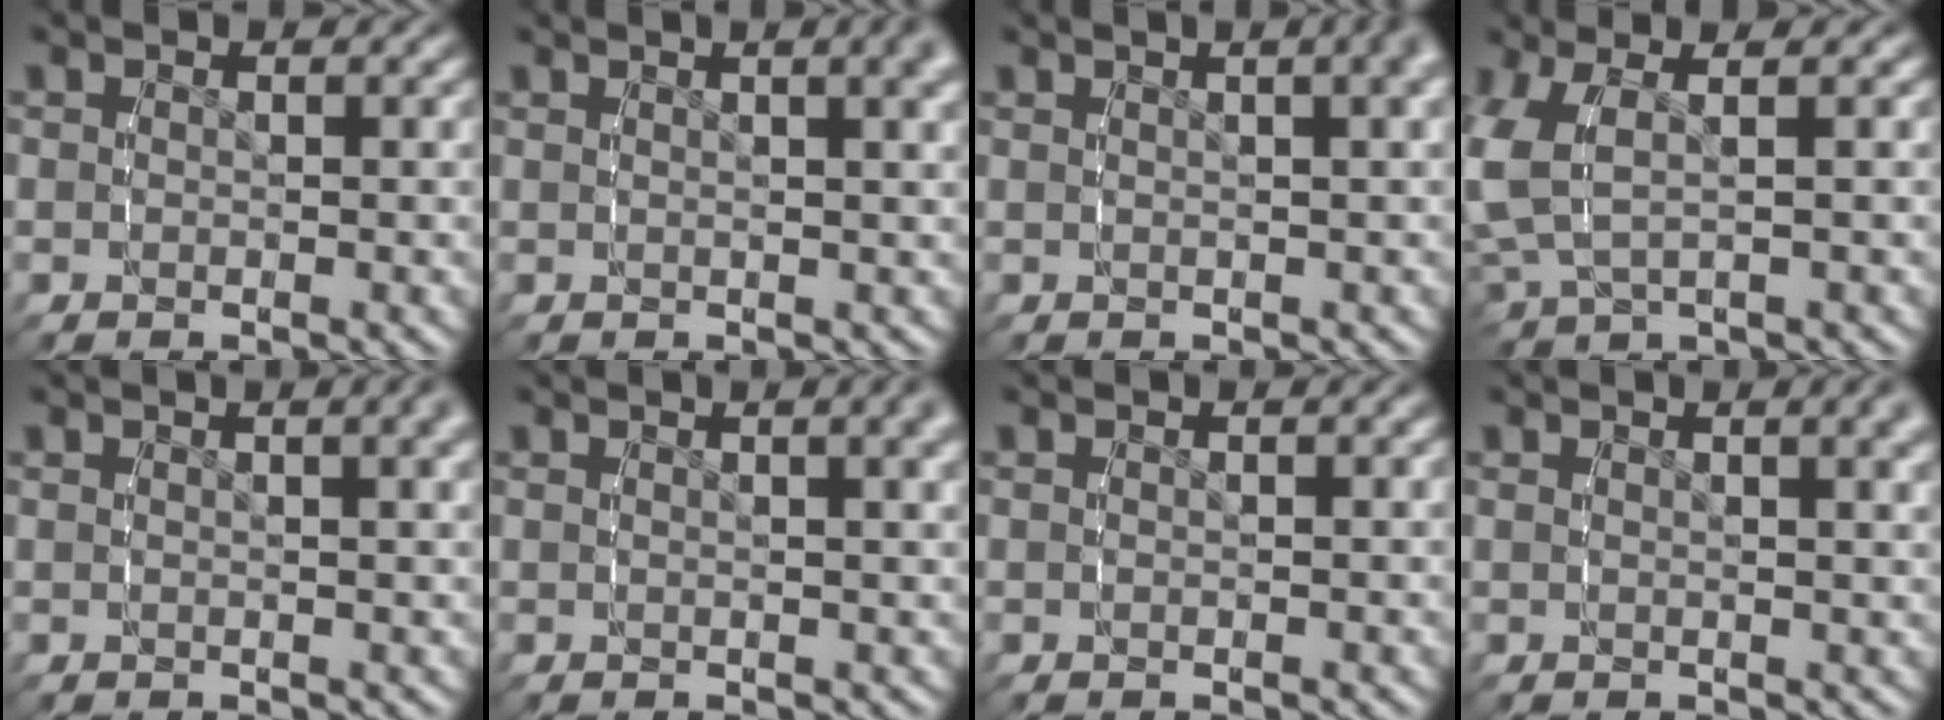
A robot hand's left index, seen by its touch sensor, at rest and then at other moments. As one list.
[{"total": 4.2, "force": [2.1, 1.0, 3.5], "torque": [-0.032, 0.018, 0.028]}, {"total": 5.4, "force": [2.4, 1.7, 4.5], "torque": [-0.038, 0.029, 0.027]}, {"total": 7.0, "force": [1.6, 4.4, 5.1], "torque": [-0.128, 0.004, 0.030]}, {"total": 3.1, "force": [1.6, 0.4, 2.7], "torque": [-0.023, 0.015, 0.021]}, {"total": 3.4, "force": [1.7, 0.5, 2.9], "torque": [-0.027, 0.014, 0.024]}, {"total": 0.6, "force": [0.2, -0.3, 0.5], "torque": [-0.007, 0.004, 0.004]}, {"total": 3.1, "force": [1.7, 0.3, 2.6], "torque": [-0.026, 0.011, 0.026]}]